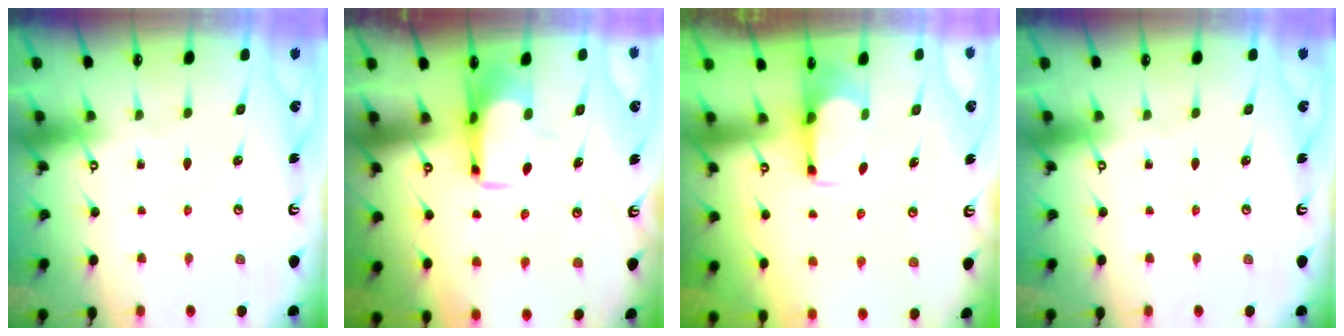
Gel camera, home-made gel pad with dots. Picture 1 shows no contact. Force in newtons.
{"total": 5.4, "press": 5.3, "slide": 1.3}
{"total": 1.6, "press": 1.5, "slide": 0.6}
{"total": 0.0}